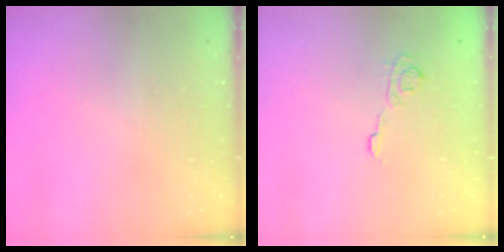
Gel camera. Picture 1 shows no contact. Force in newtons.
{"total": 7.8, "press": 7.8, "slide": 0.6}